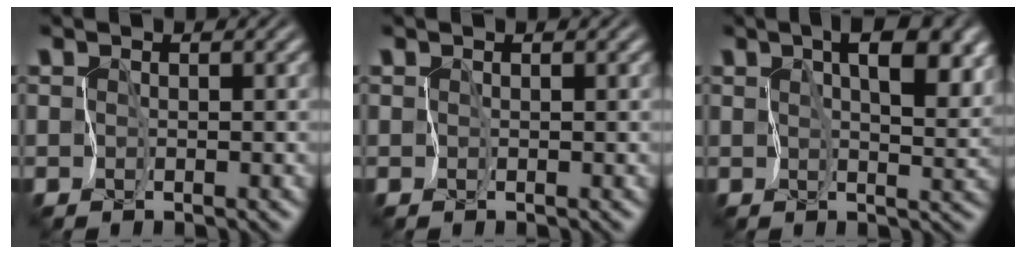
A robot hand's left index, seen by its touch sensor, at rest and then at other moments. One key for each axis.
{"total": 0.0}
{"total": 7.8, "fx": 2.8, "fy": 3.6, "fz": 6.3, "tx": -0.084, "ty": 0.003, "tz": 0.040}